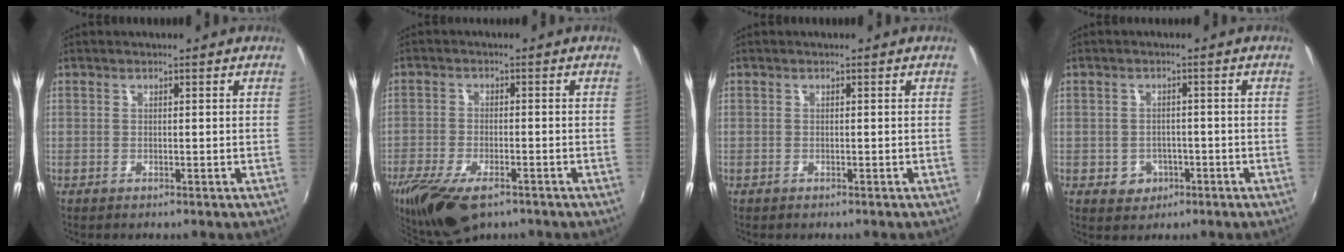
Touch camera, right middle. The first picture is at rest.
{"total": 14.1, "force": [-9.1, 5.9, 9.1], "torque": [-0.208, -0.045, -0.157]}
{"total": 0.8, "force": [0.2, -0.7, -0.3], "torque": [0.011, -0.003, 0.003]}
{"total": 4.5, "force": [-1.6, 4.0, 1.2], "torque": [-0.034, 0.006, -0.014]}